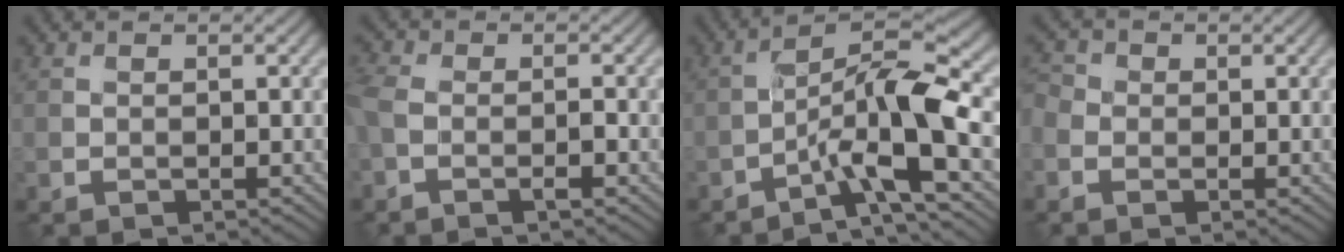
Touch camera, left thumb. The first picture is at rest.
{"total": 4.6, "force": [-1.9, 2.1, 3.6], "torque": [-0.070, -0.001, -0.042]}
{"total": 10.6, "force": [-4.3, 2.3, 9.4], "torque": [-0.157, 0.010, -0.087]}
{"total": 2.3, "force": [-0.8, 1.9, 1.1], "torque": [-0.028, 0.000, -0.023]}